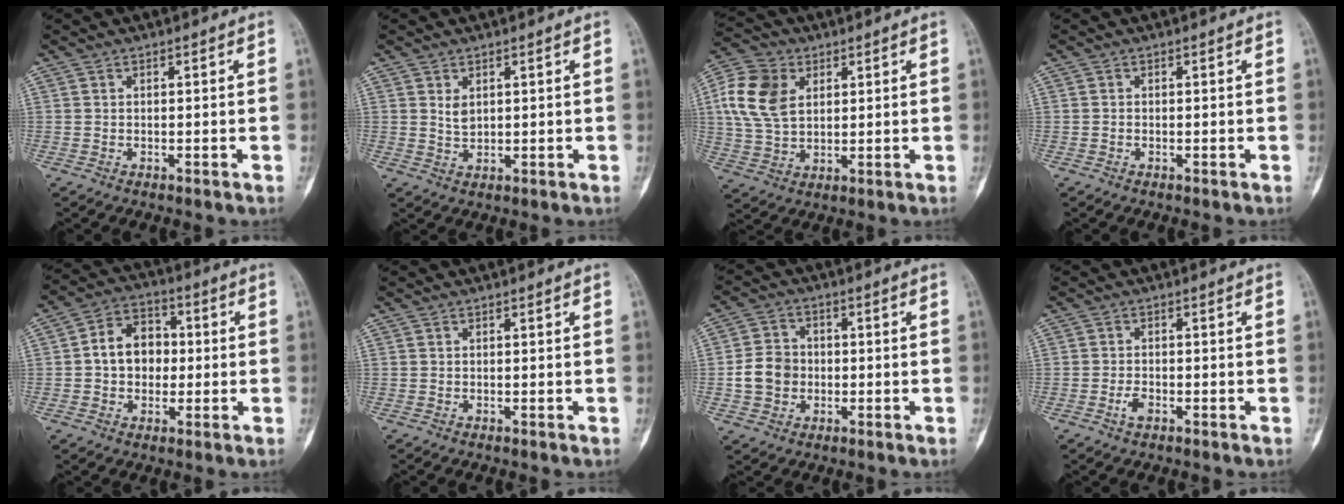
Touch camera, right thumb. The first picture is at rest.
{"total": 2.4, "force": [0.9, 1.5, 1.7], "torque": [-0.024, -0.008, 0.022]}
{"total": 12.0, "force": [3.1, 8.5, 8.0], "torque": [-0.150, 0.001, 0.056]}
{"total": 0.0}
{"total": 9.7, "force": [0.2, 7.6, 6.1], "torque": [-0.064, 0.023, -0.006]}
{"total": 0.0}
{"total": 7.2, "force": [-1.1, 6.2, 3.5], "torque": [-0.044, 0.016, -0.023]}
{"total": 2.1, "force": [-1.0, 1.1, 1.4], "torque": [-0.029, 0.005, -0.020]}